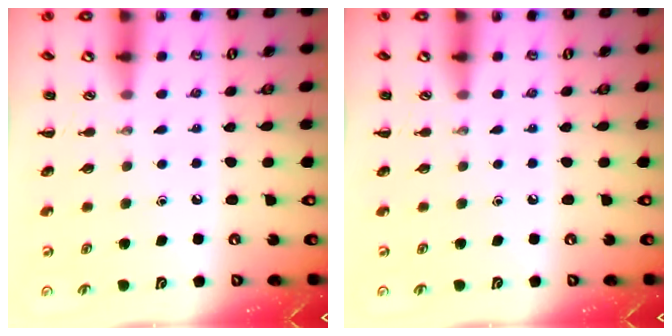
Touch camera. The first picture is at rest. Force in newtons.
{"total": 0.0}